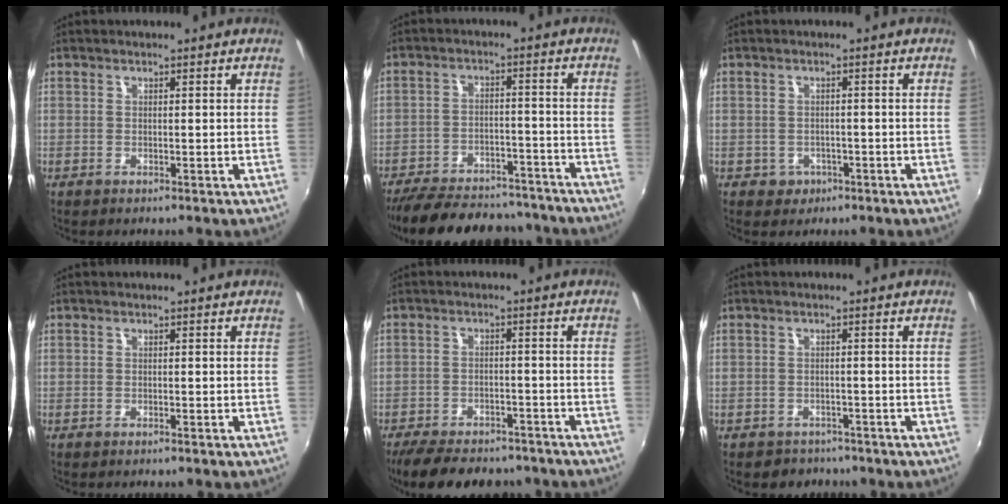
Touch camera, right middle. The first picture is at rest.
{"total": 22.9, "force": [-19.4, 8.2, 8.8], "torque": [-0.188, 0.016, -0.258]}
{"total": 3.2, "force": [-1.3, 2.8, 0.7], "torque": [-0.022, -0.001, -0.016]}
{"total": 0.0}
{"total": 17.4, "force": [-14.3, 6.8, 7.1], "torque": [-0.158, -0.001, -0.197]}
{"total": 3.8, "force": [-3.0, 2.3, 0.3], "torque": [-0.015, -0.003, -0.046]}